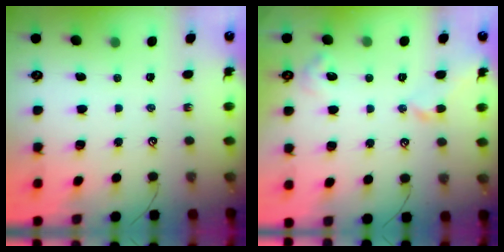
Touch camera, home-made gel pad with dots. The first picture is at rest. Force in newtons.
{"total": 2.6, "press": 2.6, "slide": 0.6}